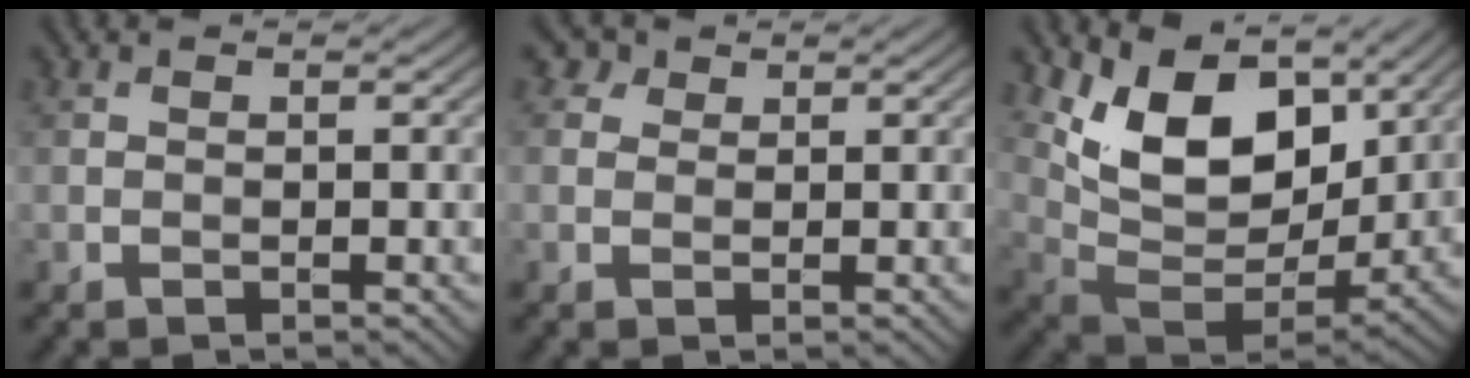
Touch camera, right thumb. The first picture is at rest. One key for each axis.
{"total": 2.3, "fx": 1.4, "fy": 1.6, "fz": 0.8, "tx": -0.018, "ty": 0.001, "tz": 0.022}
{"total": 12.6, "fx": 6.0, "fy": 7.1, "fz": 8.4, "tx": -0.162, "ty": -0.005, "tz": 0.113}